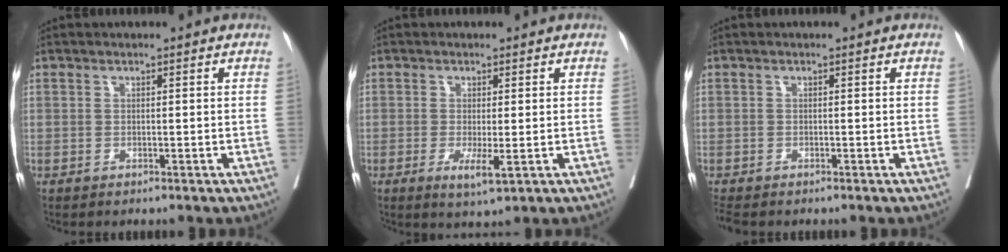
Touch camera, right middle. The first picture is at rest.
{"total": 3.6, "force": [-1.1, 0.5, 3.4], "torque": [-0.053, -0.009, -0.012]}
{"total": 1.8, "force": [-1.6, 0.4, 0.6], "torque": [-0.016, -0.008, -0.029]}